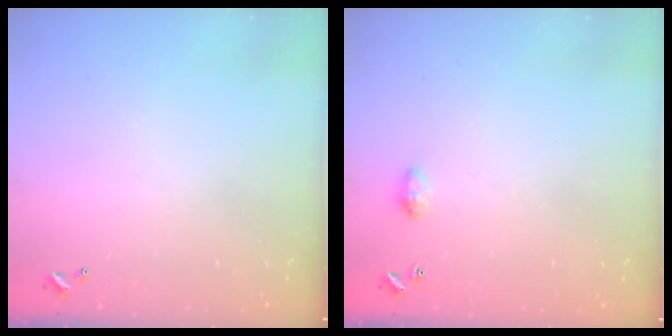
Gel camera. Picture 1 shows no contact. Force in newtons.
{"total": 3.9, "press": 3.8, "slide": 0.6}